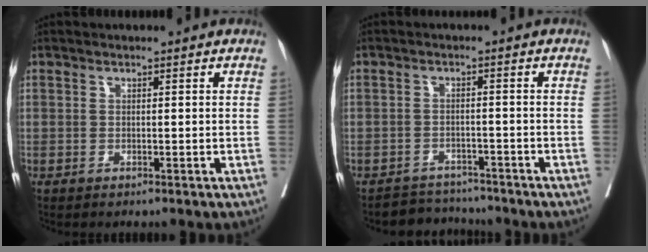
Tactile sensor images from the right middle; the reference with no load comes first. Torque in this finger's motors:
{"motor_torque": [0.14, -0.20, -0.07, -0.08]}